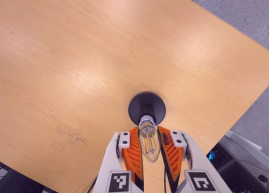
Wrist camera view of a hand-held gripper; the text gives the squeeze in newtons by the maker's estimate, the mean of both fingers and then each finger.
{"total": 19.6, "left": 21.5, "right": 17.7}